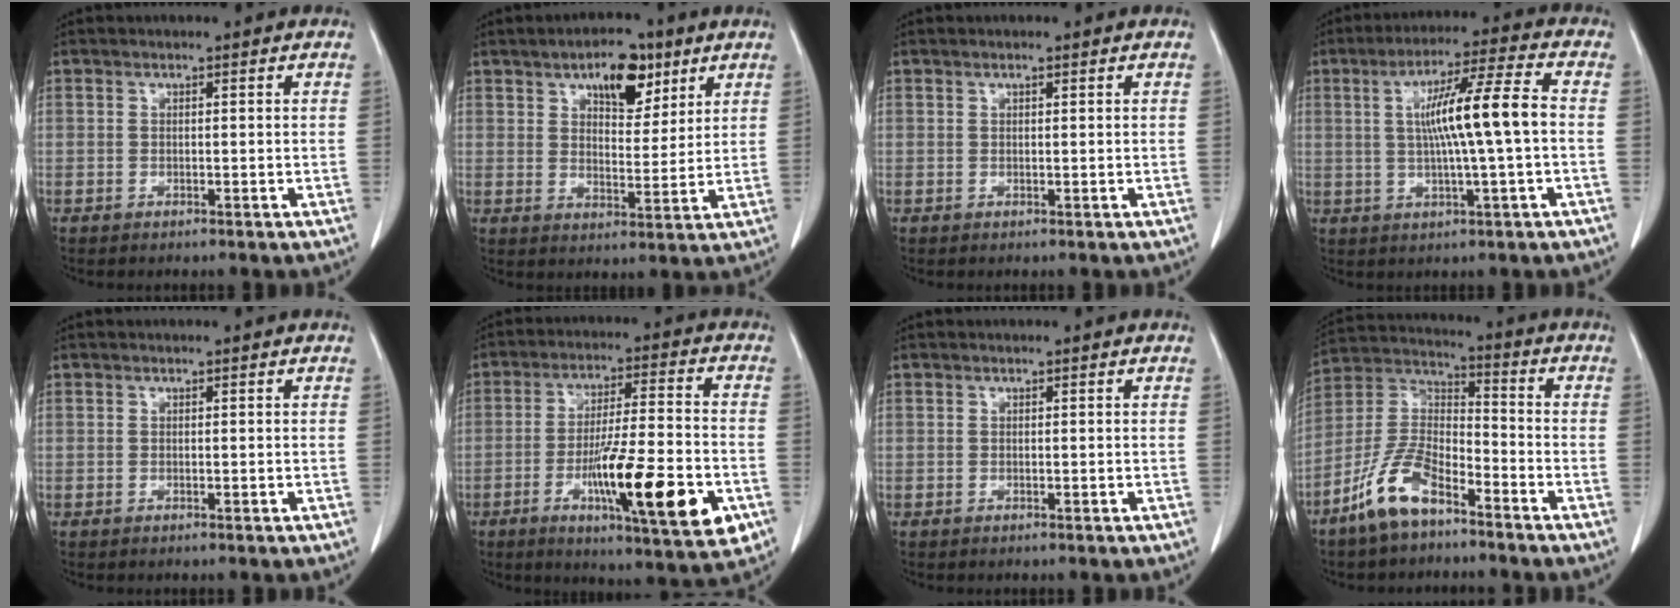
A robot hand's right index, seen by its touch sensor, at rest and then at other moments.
{"total": 9.6, "force": [5.4, 4.5, 6.6], "torque": [-0.106, 0.009, 0.091]}
{"total": 0.8, "force": [0.4, 0.3, 0.6], "torque": [-0.013, 0.000, 0.008]}
{"total": 11.8, "force": [0.4, 0.3, 11.8], "torque": [-0.203, 0.013, 0.007]}
{"total": 0.0}
{"total": 18.9, "force": [-6.3, 2.8, 17.5], "torque": [-0.264, -0.014, -0.092]}
{"total": 0.0}
{"total": 11.8, "force": [-7.7, 4.4, 7.8], "torque": [-0.177, 0.002, -0.153]}